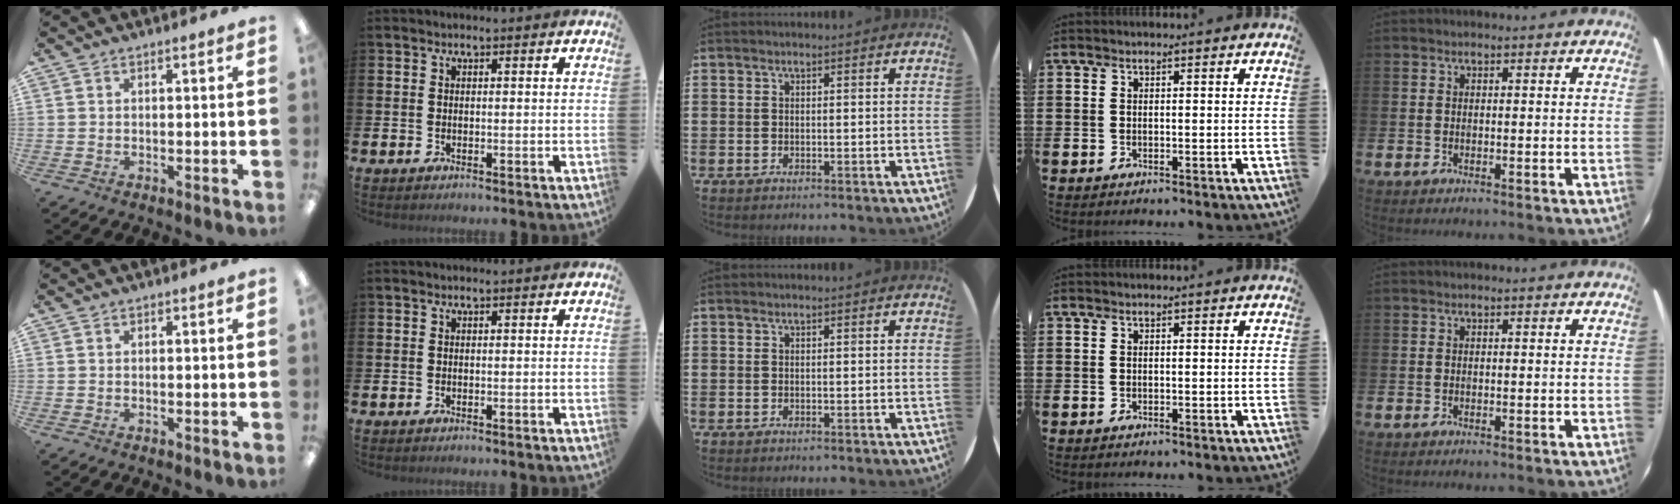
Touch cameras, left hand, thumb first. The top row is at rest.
{}